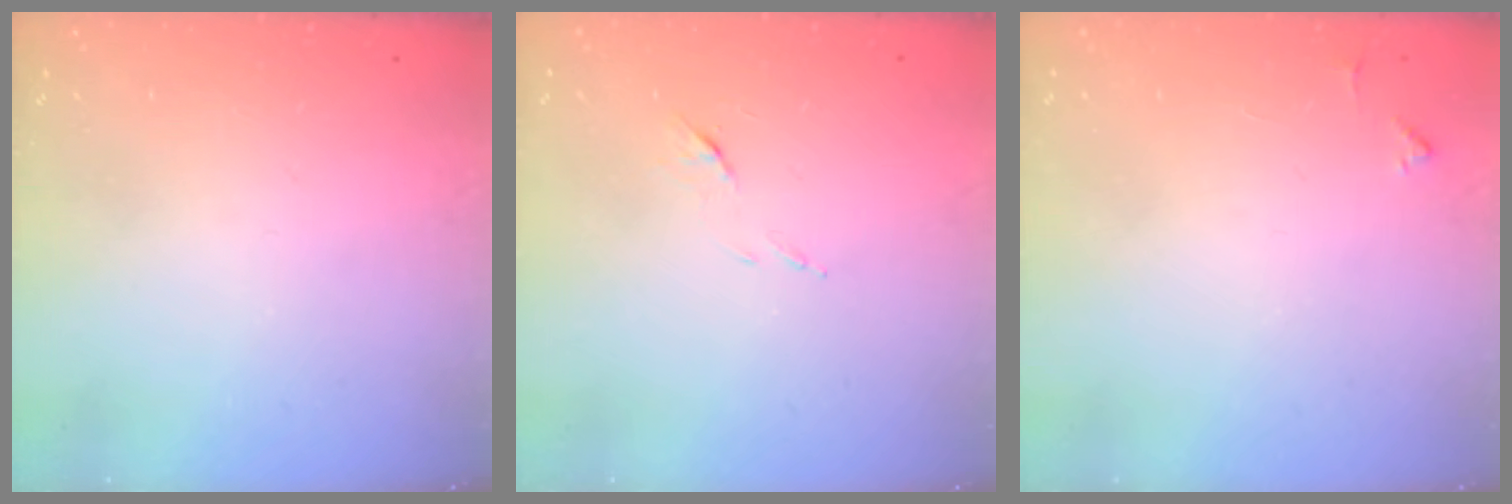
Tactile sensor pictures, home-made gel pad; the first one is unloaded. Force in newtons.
{"total": 5.5, "press": 5.5, "slide": 0.5}
{"total": 4.1, "press": 4.0, "slide": 0.6}